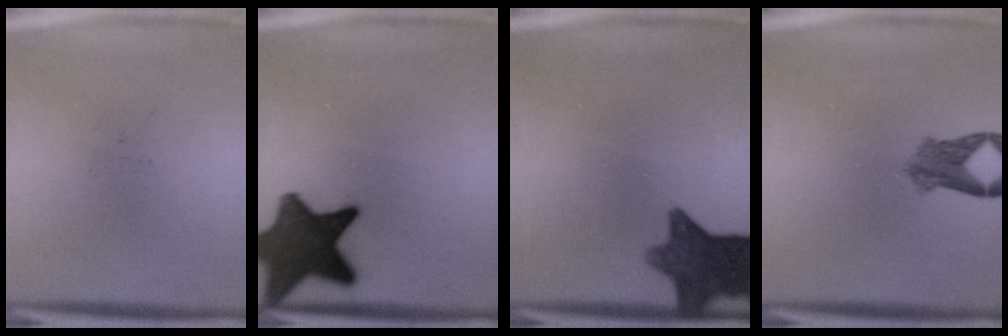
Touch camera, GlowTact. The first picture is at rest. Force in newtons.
{"total": 13.7}
{"total": 10.6}
{"total": 3.5}